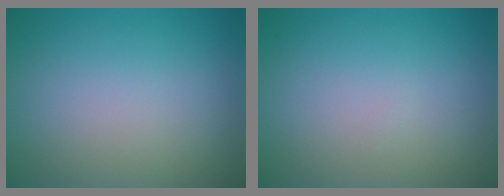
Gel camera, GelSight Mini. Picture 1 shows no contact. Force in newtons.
{"total": 0.0}